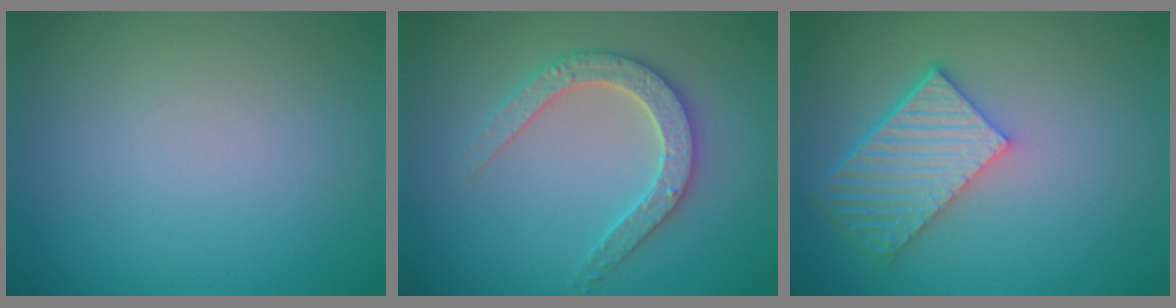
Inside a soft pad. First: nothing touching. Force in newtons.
{"total": 3.2, "press": 3.1, "slide": 0.7}
{"total": 5.8, "press": 4.5, "slide": 3.6}